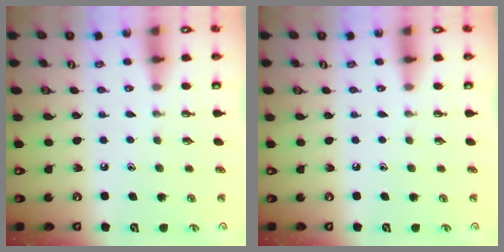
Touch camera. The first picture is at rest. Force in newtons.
{"total": 0.0}